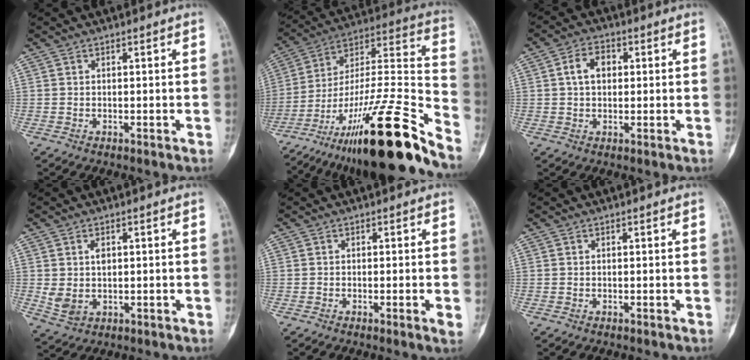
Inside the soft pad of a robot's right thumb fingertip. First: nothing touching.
{"total": 30.3, "force": [-20.6, 4.9, 21.7], "torque": [-0.313, 0.081, -0.343]}
{"total": 5.4, "force": [0.9, 3.8, 3.7], "torque": [-0.056, 0.012, 0.012]}
{"total": 5.4, "force": [0.7, 3.6, 4.0], "torque": [-0.073, -0.005, 0.023]}
{"total": 2.3, "force": [-0.5, 0.2, 2.2], "torque": [-0.039, -0.007, -0.007]}
{"total": 0.0}